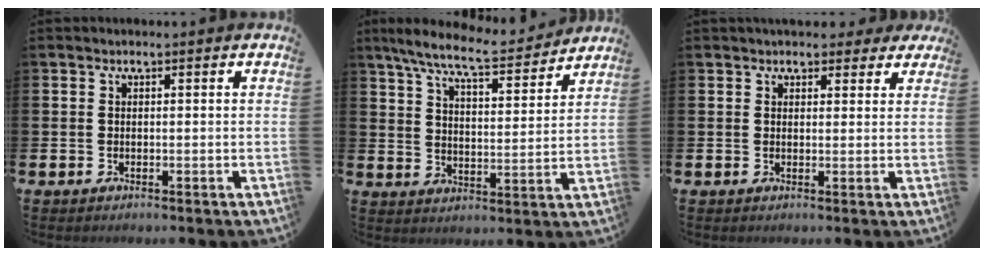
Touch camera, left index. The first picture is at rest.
{"total": 8.5, "force": [7.7, 0.8, 3.5], "torque": [-0.092, -0.044, 0.133]}
{"total": 3.0, "force": [2.6, 1.4, 0.4], "torque": [0.002, -0.008, 0.043]}